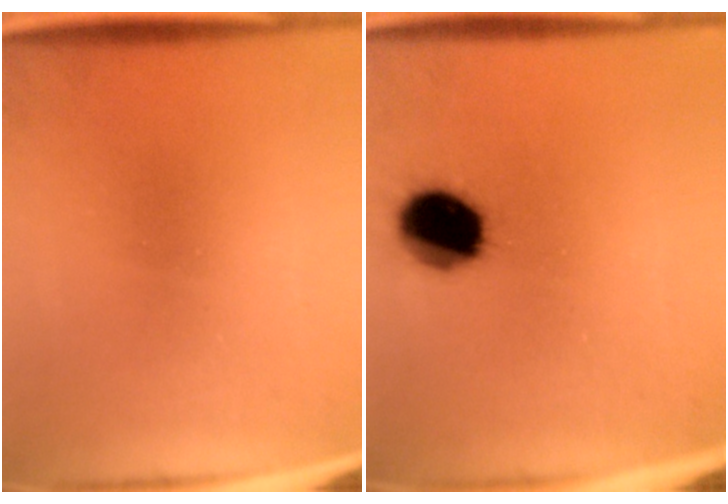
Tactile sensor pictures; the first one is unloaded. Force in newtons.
{"total": 13.9}